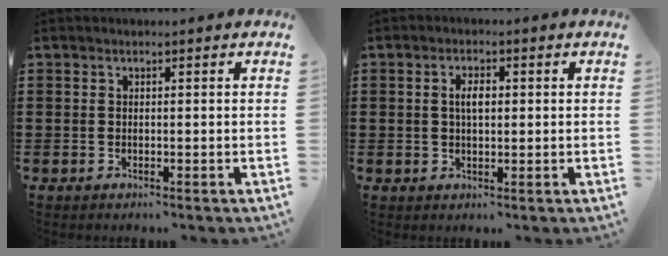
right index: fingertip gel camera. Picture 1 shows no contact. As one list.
[{"total": 3.0, "force": [0.4, 1.2, 2.7], "torque": [-0.054, 0.006, 0.005]}]